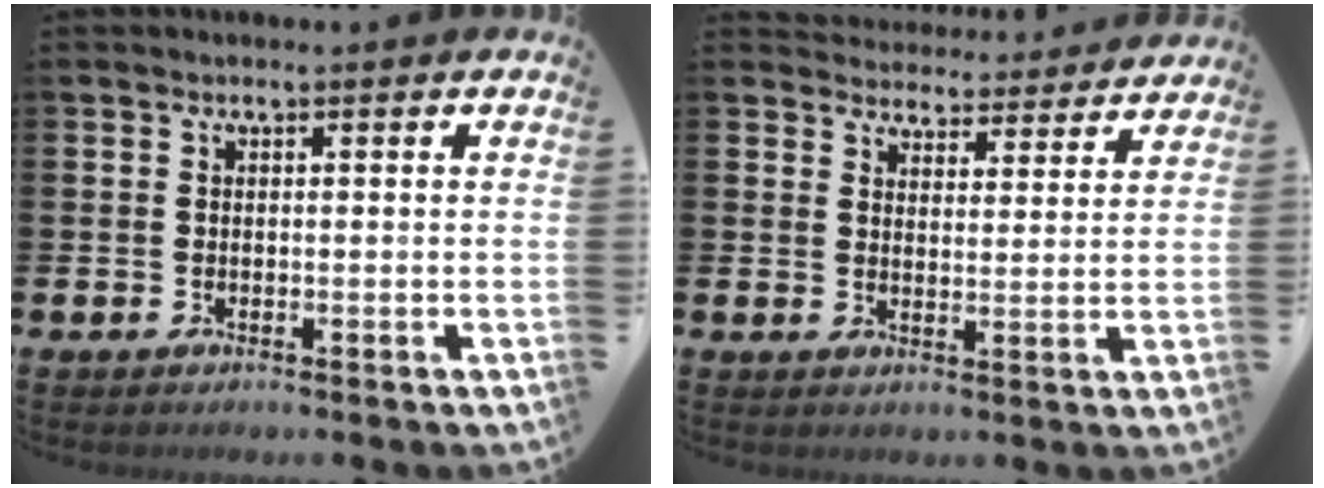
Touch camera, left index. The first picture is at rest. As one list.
[{"total": 4.4, "force": [4.3, 0.8, -0.4], "torque": [0.001, -0.039, 0.072]}]